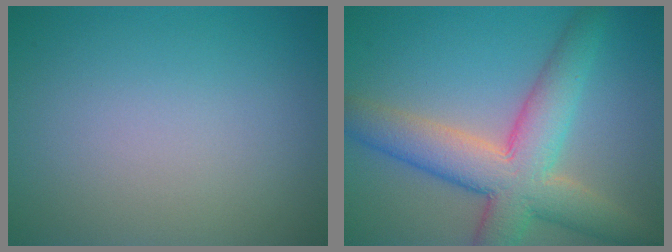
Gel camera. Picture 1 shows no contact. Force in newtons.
{"total": 8.3, "press": 8.3, "slide": 0.5}